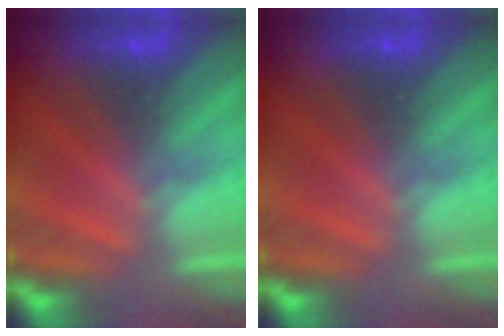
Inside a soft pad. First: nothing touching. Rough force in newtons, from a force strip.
{"total": 0.0}